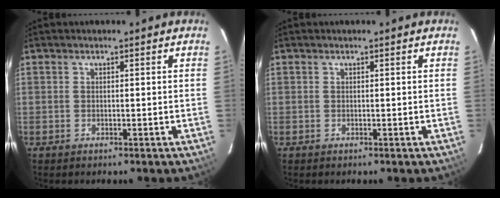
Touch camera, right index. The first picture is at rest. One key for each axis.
{"total": 0.0}